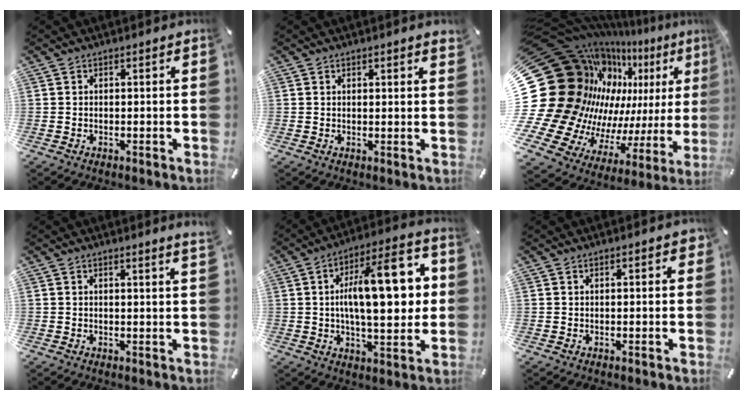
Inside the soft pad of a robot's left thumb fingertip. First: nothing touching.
{"total": 1.0, "force": [0.9, 0.1, 0.5], "torque": [-0.011, -0.001, 0.016]}
{"total": 29.8, "force": [6.4, 22.5, 18.5], "torque": [-0.278, -0.122, 0.199]}
{"total": 1.6, "force": [1.4, -0.4, 0.7], "torque": [-0.011, -0.004, 0.025]}
{"total": 20.4, "force": [3.2, 8.3, 18.4], "torque": [-0.287, -0.002, 0.043]}
{"total": 1.6, "force": [0.7, 0.6, 1.3], "torque": [-0.018, 0.000, 0.009]}